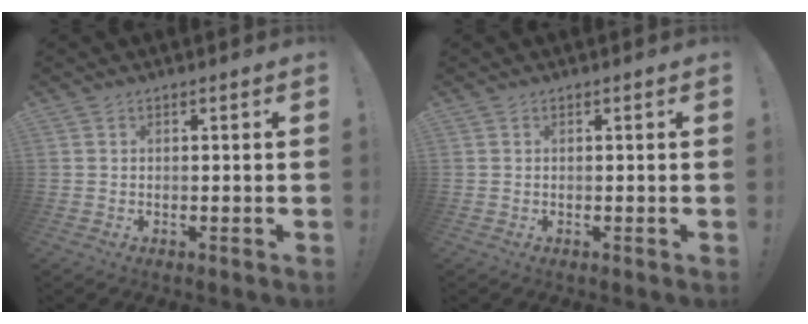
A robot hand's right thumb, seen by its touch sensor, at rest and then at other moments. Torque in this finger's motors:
{"motor_torque": [0.34, -0.20, 0.01, 0.01, -0.09]}